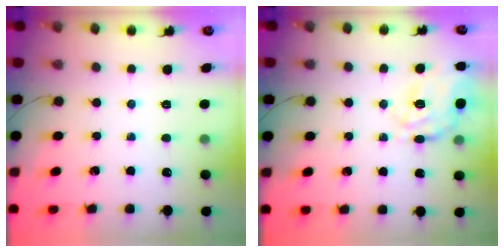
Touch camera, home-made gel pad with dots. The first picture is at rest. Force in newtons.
{"total": 13.1, "press": 12.9, "slide": 2.3}